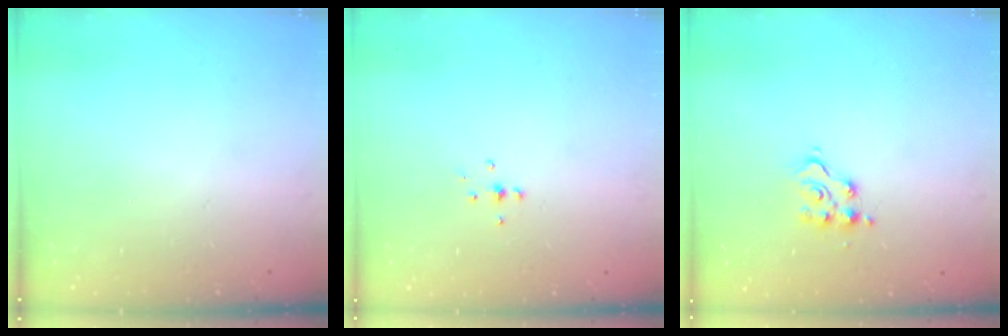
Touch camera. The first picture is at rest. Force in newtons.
{"total": 4.3, "press": 4.2, "slide": 0.7}
{"total": 7.8, "press": 7.8, "slide": 0.5}